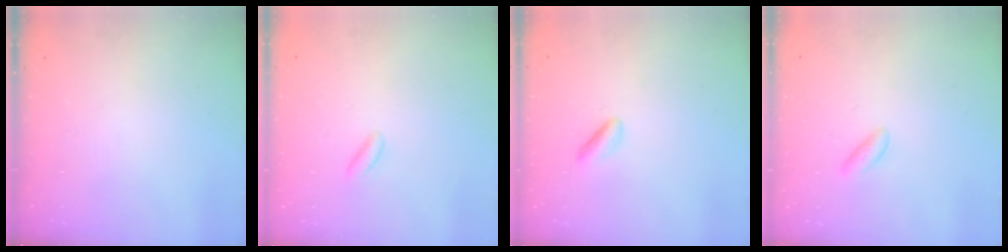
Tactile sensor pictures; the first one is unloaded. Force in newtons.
{"total": 2.6, "press": 2.4, "slide": 1.1}
{"total": 1.8, "press": 1.6, "slide": 0.8}
{"total": 2.2, "press": 2.0, "slide": 0.8}